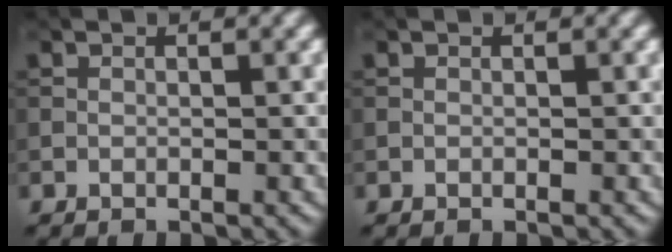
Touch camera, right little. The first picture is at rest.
{"total": 0.0}